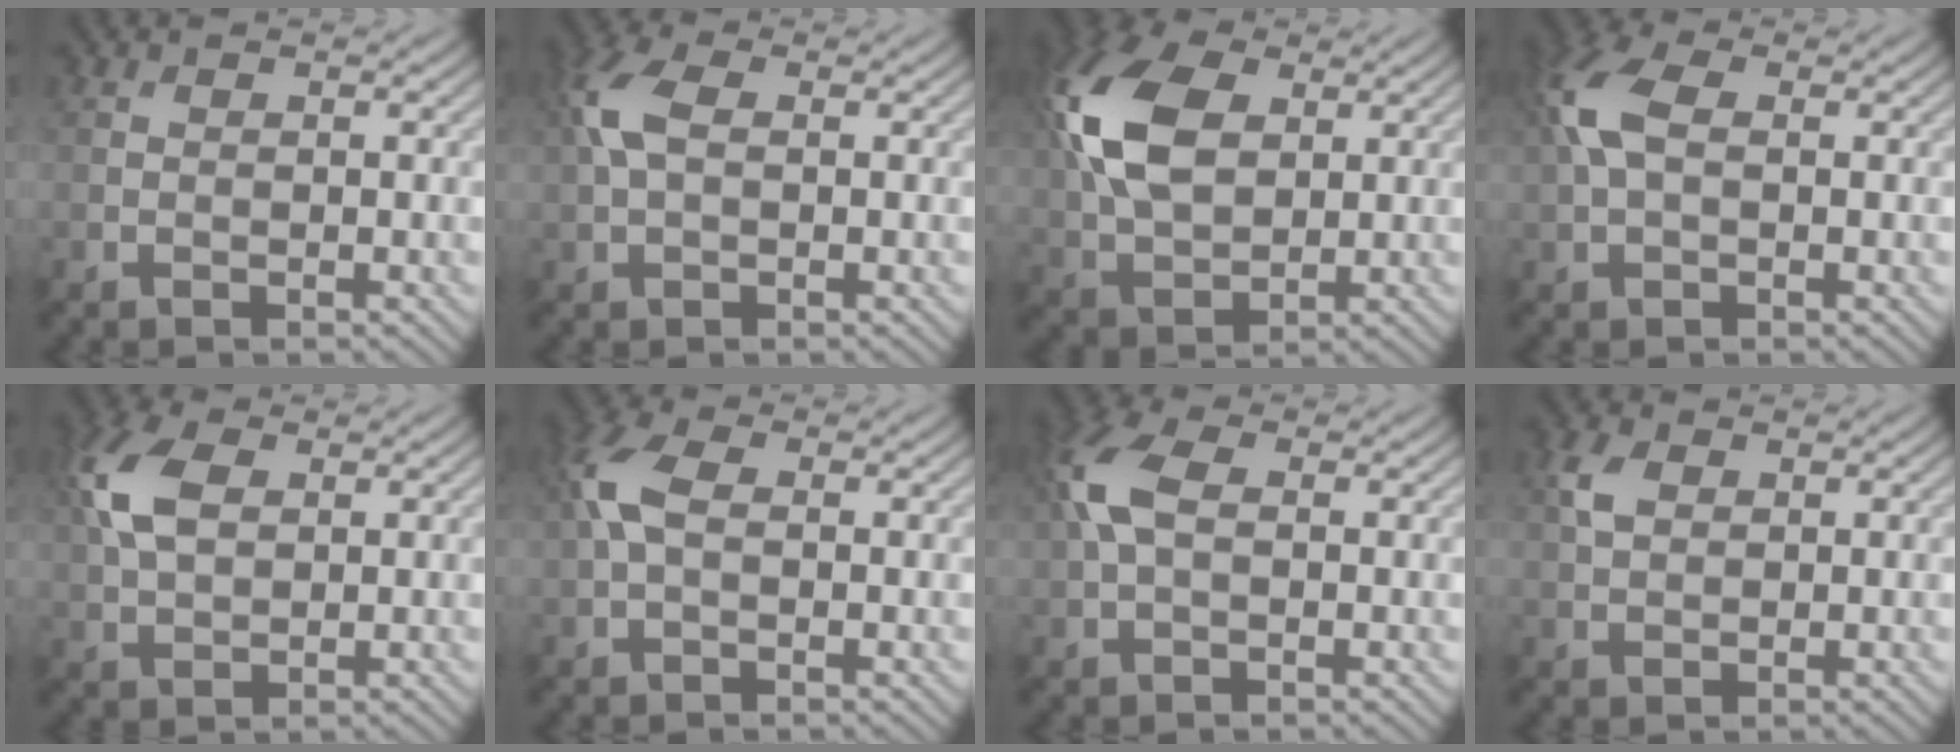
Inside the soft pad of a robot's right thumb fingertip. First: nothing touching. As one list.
[{"total": 4.9, "force": [0.9, 2.8, 3.9], "torque": [-0.105, 0.016, 0.011]}, {"total": 12.5, "force": [3.2, 7.7, 9.3], "torque": [-0.245, 0.025, 0.054]}, {"total": 6.0, "force": [1.1, 3.4, 4.8], "torque": [-0.126, 0.018, 0.011]}, {"total": 7.2, "force": [2.1, 4.3, 5.4], "torque": [-0.142, 0.015, 0.035]}, {"total": 4.9, "force": [0.6, 2.8, 4.0], "torque": [-0.104, 0.016, 0.004]}, {"total": 6.1, "force": [1.0, 3.5, 4.9], "torque": [-0.130, 0.019, 0.010]}, {"total": 2.8, "force": [1.0, 1.9, 1.8], "torque": [-0.045, 0.005, 0.019]}]